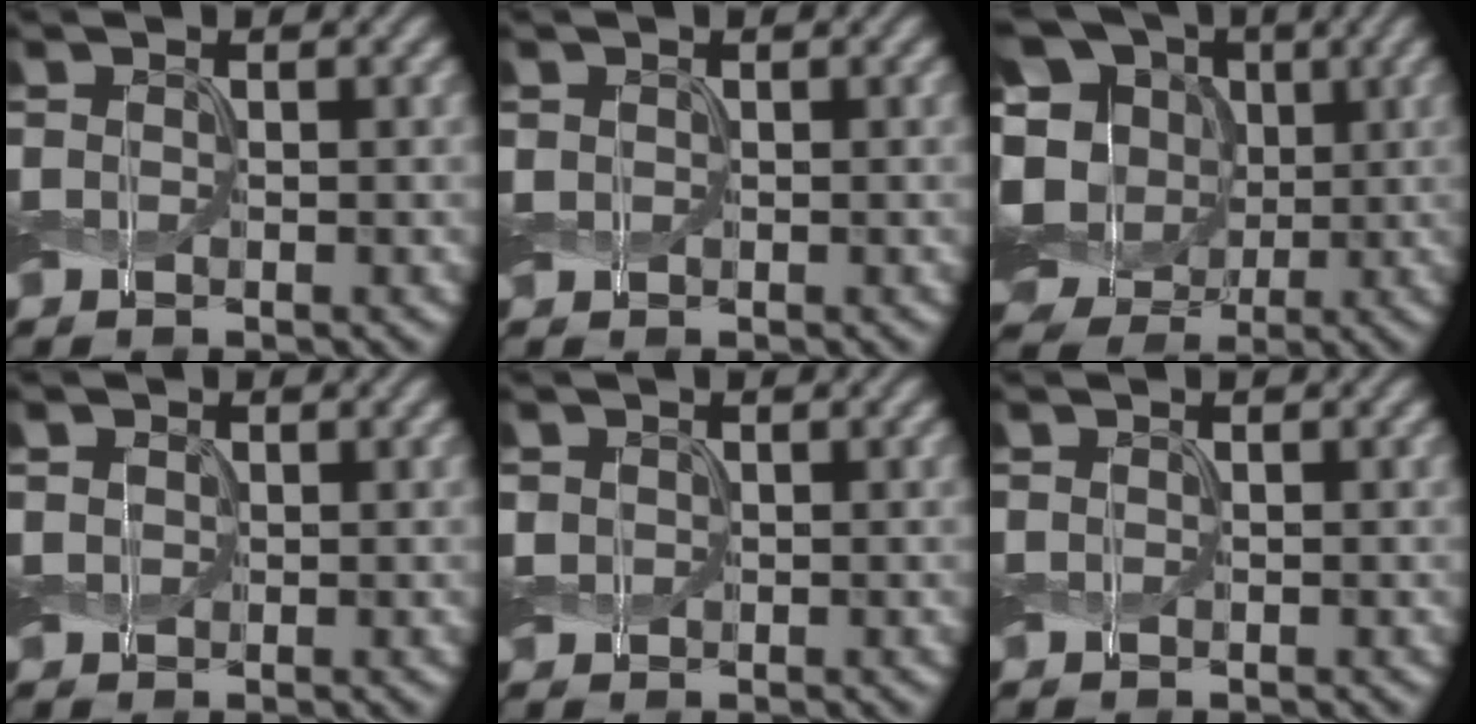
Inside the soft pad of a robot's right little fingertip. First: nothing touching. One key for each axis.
{"total": 0.5, "fx": 0.2, "fy": 0.5, "fz": 0.1, "tx": -0.005, "ty": 0.000, "tz": 0.003}
{"total": 17.6, "fx": -0.7, "fy": 15.4, "fz": 8.5, "tx": -0.217, "ty": 0.010, "tz": -0.022}
{"total": 1.2, "fx": 0.3, "fy": 1.0, "fz": 0.4, "tx": -0.014, "ty": 0.000, "tz": 0.002}
{"total": 1.0, "fx": 0.2, "fy": 0.9, "fz": 0.3, "tx": -0.011, "ty": 0.001, "tz": 0.001}
{"total": 0.0}